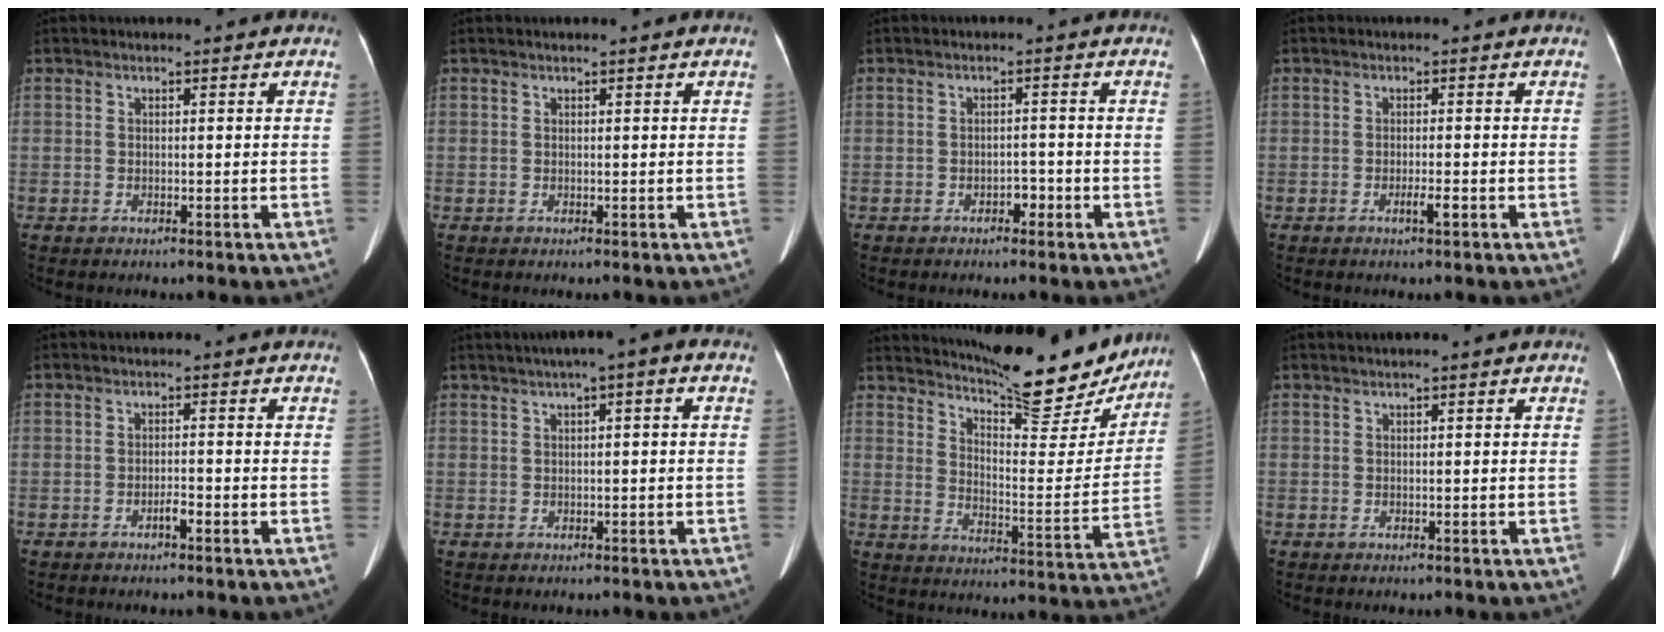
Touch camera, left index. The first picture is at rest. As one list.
[{"total": 0.6, "force": [0.5, 0.0, 0.3], "torque": [-0.006, 0.006, 0.009]}, {"total": 1.5, "force": [-1.0, 0.8, 0.7], "torque": [-0.008, 0.003, -0.014]}, {"total": 1.3, "force": [-0.6, 0.0, 1.1], "torque": [-0.024, -0.003, -0.010]}, {"total": 1.2, "force": [-0.9, 0.1, 0.8], "torque": [-0.015, 0.000, -0.015]}, {"total": 4.5, "force": [1.9, 0.5, 4.0], "torque": [-0.061, 0.022, 0.024]}, {"total": 18.9, "force": [16.8, 3.3, 8.0], "torque": [-0.117, -0.032, 0.227]}, {"total": 0.8, "force": [0.5, 0.0, 0.6], "torque": [-0.013, 0.005, 0.008]}]